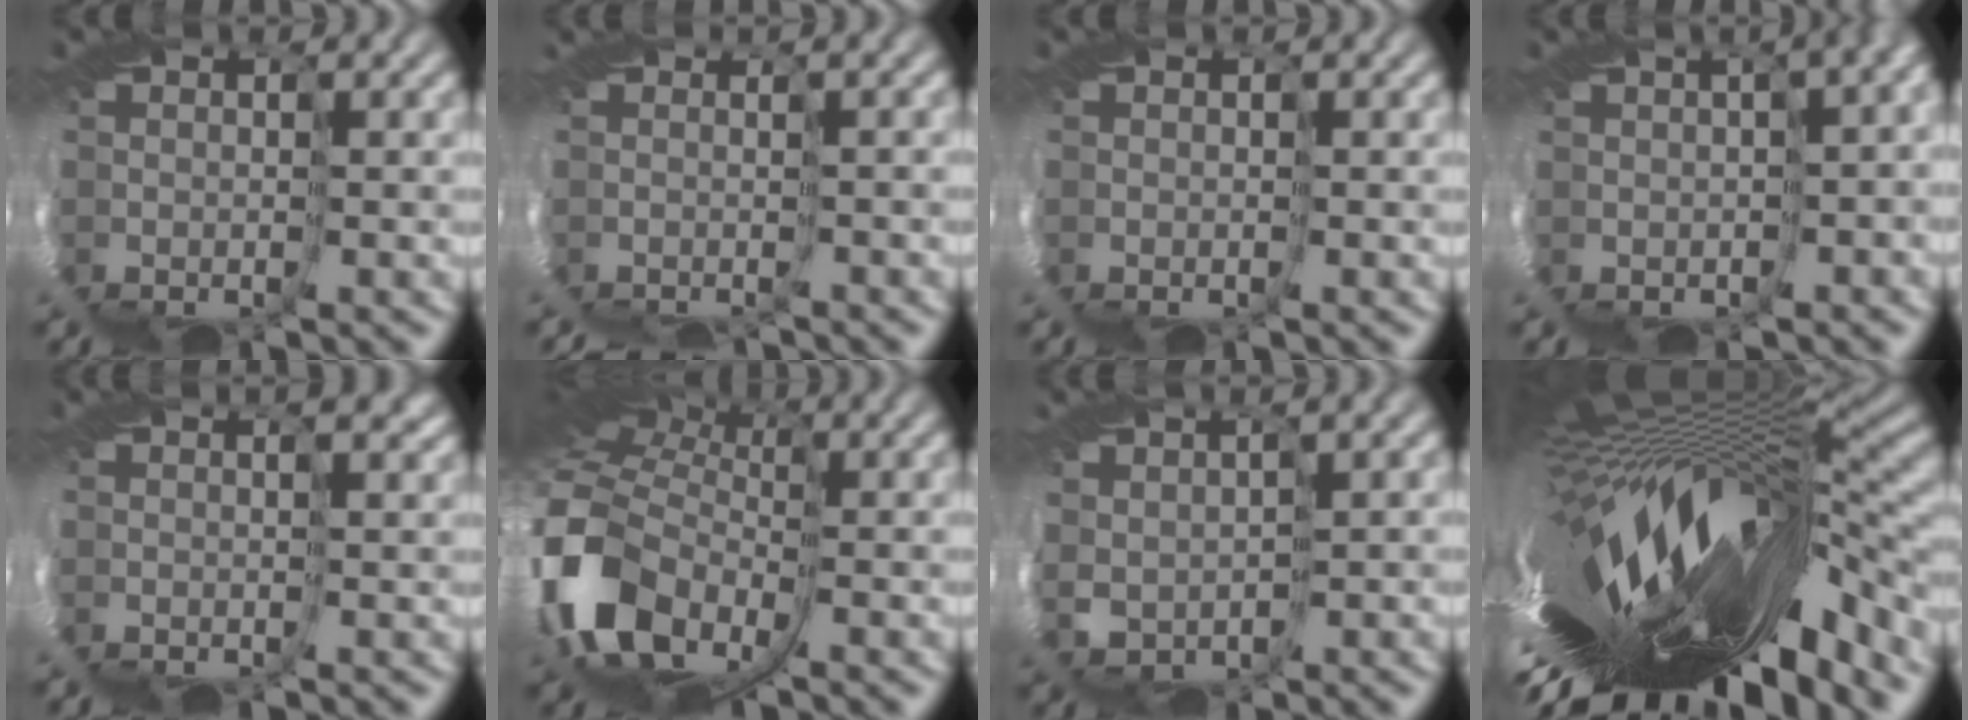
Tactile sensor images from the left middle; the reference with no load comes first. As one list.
[{"total": 4.7, "force": [-2.5, -2.8, -2.8], "torque": [0.049, -0.005, -0.018]}, {"total": 0.0}, {"total": 6.3, "force": [-1.2, 1.5, 6.0], "torque": [-0.075, 0.022, 0.017]}, {"total": 2.4, "force": [0.2, -2.1, -1.3], "torque": [0.012, -0.005, 0.014]}, {"total": 7.5, "force": [-0.5, 5.3, 5.4], "torque": [-0.188, -0.021, -0.004]}, {"total": 2.2, "force": [1.8, -0.3, -1.1], "torque": [-0.006, -0.020, 0.036]}, {"total": 12.2, "force": [-4.1, 0.1, 11.5], "torque": [-0.193, -0.027, -0.060]}]